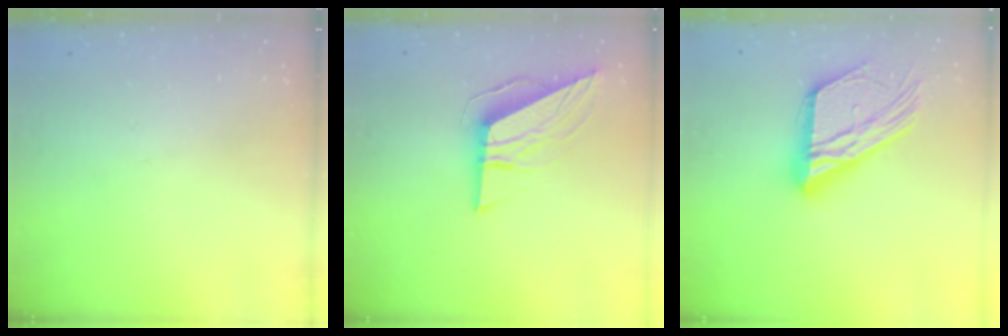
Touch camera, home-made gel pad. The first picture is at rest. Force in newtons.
{"total": 9.4, "press": 9.4, "slide": 0.6}
{"total": 21.6, "press": 21.5, "slide": 1.9}